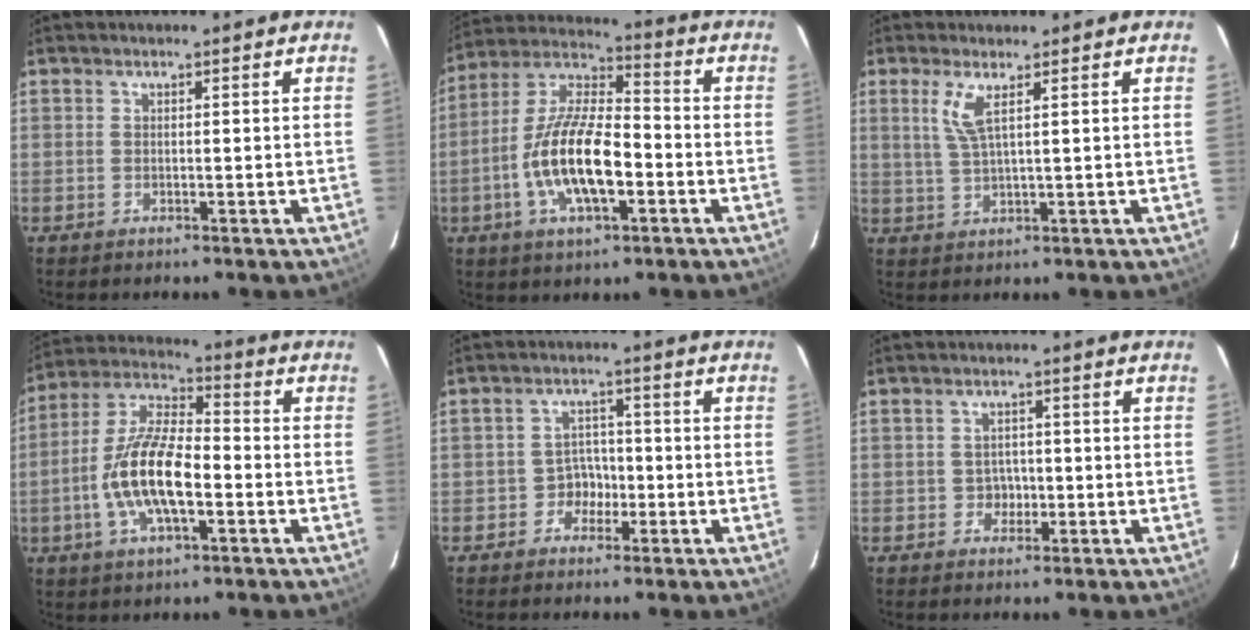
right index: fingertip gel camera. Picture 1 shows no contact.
{"total": 15.8, "force": [-4.5, 5.8, 14.0], "torque": [-0.282, -0.001, -0.085]}
{"total": 4.1, "force": [1.8, 0.3, 3.6], "torque": [-0.078, -0.002, 0.039]}
{"total": 14.5, "force": [-3.7, 5.5, 12.8], "torque": [-0.264, 0.002, -0.074]}
{"total": 3.9, "force": [-2.0, 3.3, 0.5], "torque": [-0.010, 0.018, -0.035]}
{"total": 2.5, "force": [-0.7, 2.3, 0.4], "torque": [-0.006, 0.008, -0.008]}